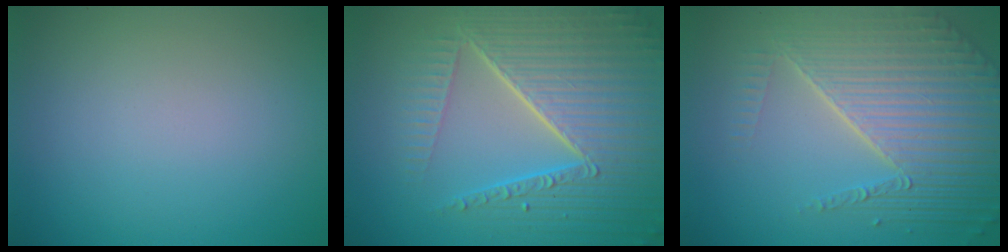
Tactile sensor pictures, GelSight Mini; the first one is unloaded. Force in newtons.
{"total": 8.7, "press": 6.1, "slide": 6.2}
{"total": 8.6, "press": 5.7, "slide": 6.5}